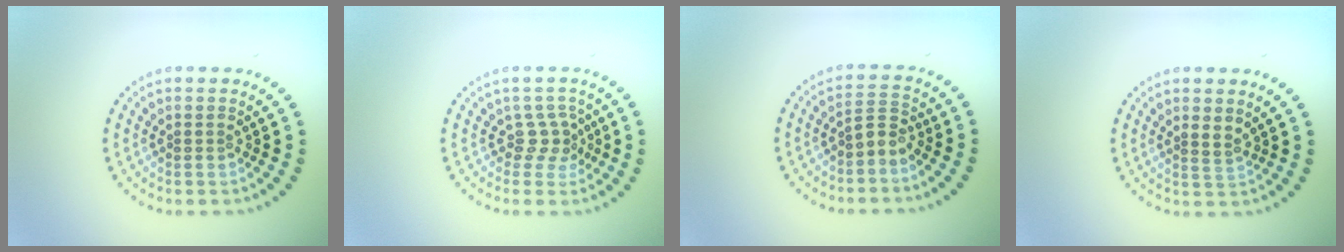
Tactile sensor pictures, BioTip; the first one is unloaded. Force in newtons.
{"total": 2.0, "press": 1.4, "slide": 1.5}
{"total": 1.7, "press": 1.3, "slide": 1.1}
{"total": 0.9, "press": 0.6, "slide": 0.6}